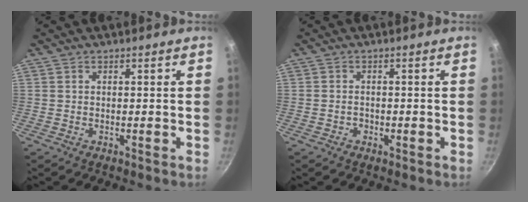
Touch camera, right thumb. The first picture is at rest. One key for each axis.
{"total": 1.5, "fx": -0.7, "fy": 1.2, "fz": 0.5, "tx": -0.003, "ty": 0.006, "tz": -0.009}